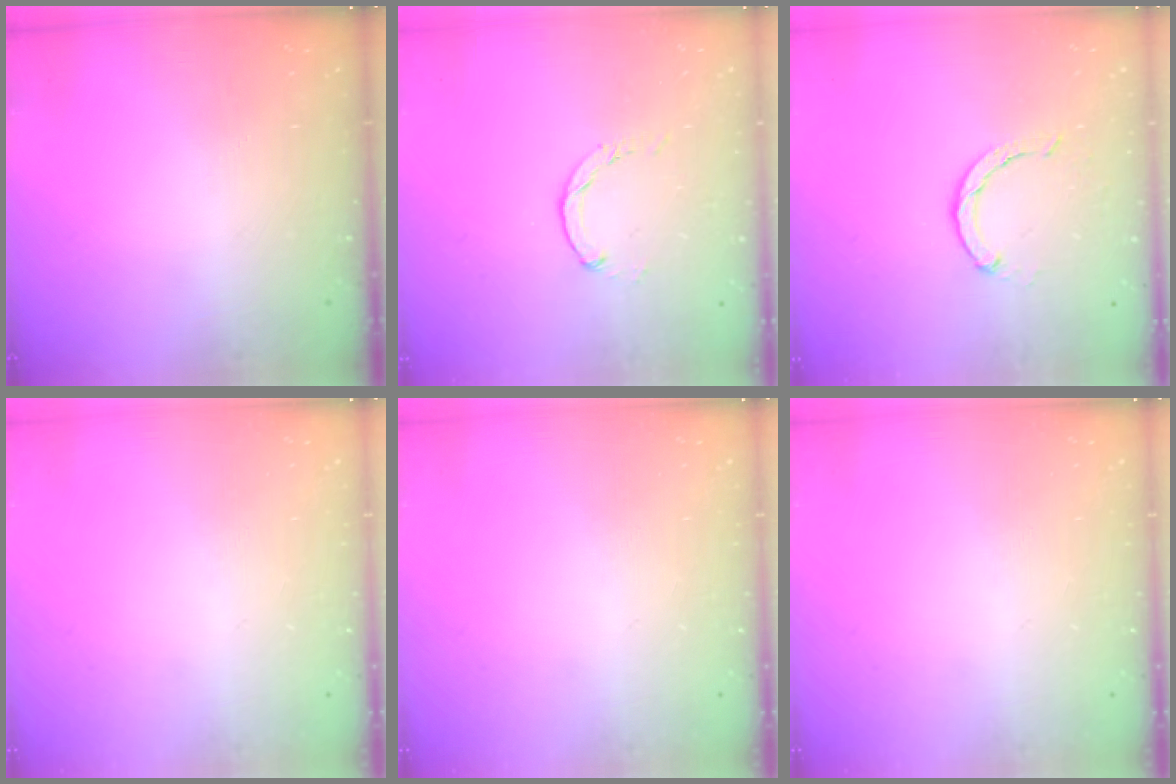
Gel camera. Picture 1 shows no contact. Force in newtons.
{"total": 0.7, "press": 0.7, "slide": 0.2}
{"total": 2.3, "press": 2.3, "slide": 0.2}
{"total": 0.0}
{"total": 0.0}
{"total": 0.0}